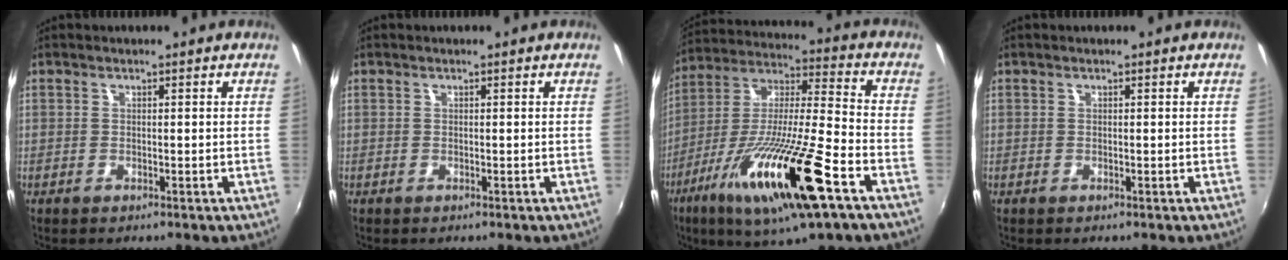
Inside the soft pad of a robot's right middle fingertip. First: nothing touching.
{"total": 0.0}
{"total": 22.6, "force": [-11.0, 2.9, 19.5], "torque": [-0.361, -0.060, -0.201]}
{"total": 0.0}